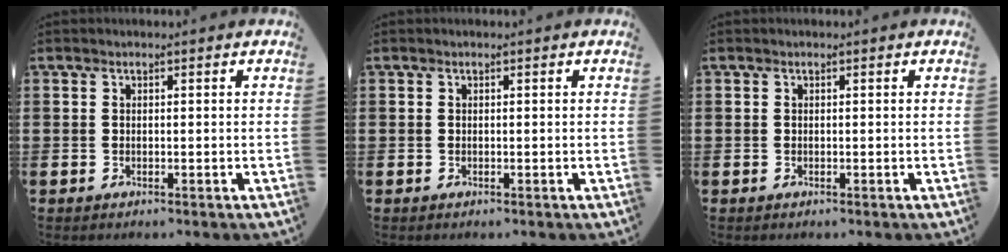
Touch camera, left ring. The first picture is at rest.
{"total": 0.0}
{"total": 0.0}